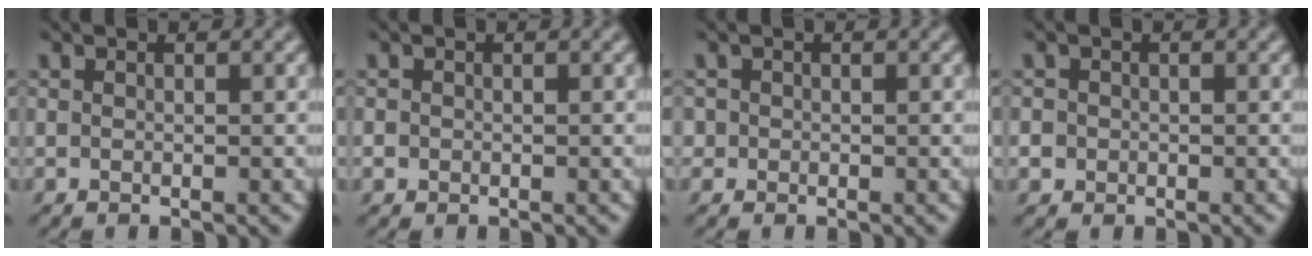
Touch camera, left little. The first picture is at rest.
{"total": 0.8, "force": [-0.2, 0.8, 0.2], "torque": [0.000, -0.002, -0.005]}
{"total": 1.0, "force": [-0.1, 1.0, 0.2], "torque": [0.003, -0.001, -0.003]}
{"total": 2.3, "force": [-0.4, 2.2, 0.6], "torque": [-0.009, 0.011, -0.017]}